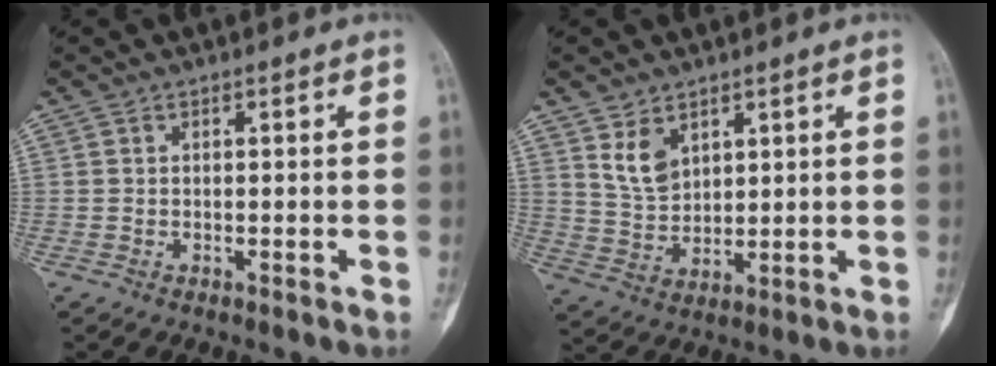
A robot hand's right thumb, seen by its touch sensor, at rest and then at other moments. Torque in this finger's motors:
{"motor_torque": [-0.20, 0.27, 0.28, 0.45, 0.01]}